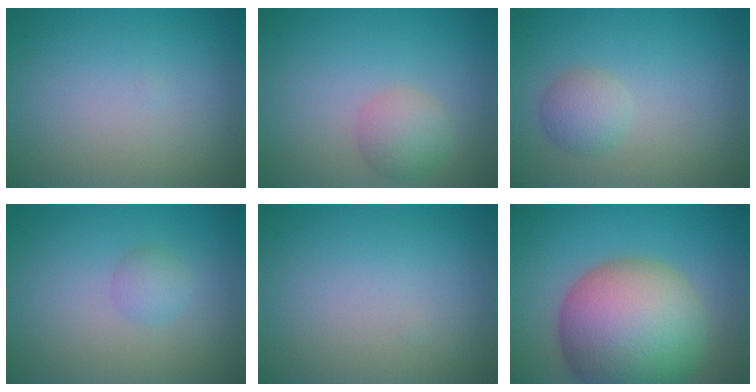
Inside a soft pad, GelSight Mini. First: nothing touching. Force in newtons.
{"total": 2.6, "press": 2.6, "slide": 0.1}
{"total": 2.2, "press": 2.2, "slide": 0.1}
{"total": 1.5, "press": 1.5, "slide": 0.1}
{"total": 0.0}
{"total": 14.7, "press": 14.7, "slide": 0.9}